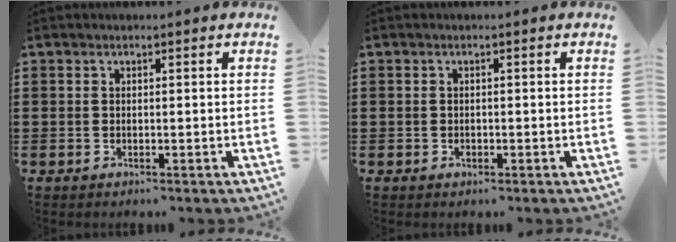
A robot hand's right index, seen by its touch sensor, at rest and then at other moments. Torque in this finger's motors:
{"motor_torque": [2.14, 0.00, 0.00, 0.00]}